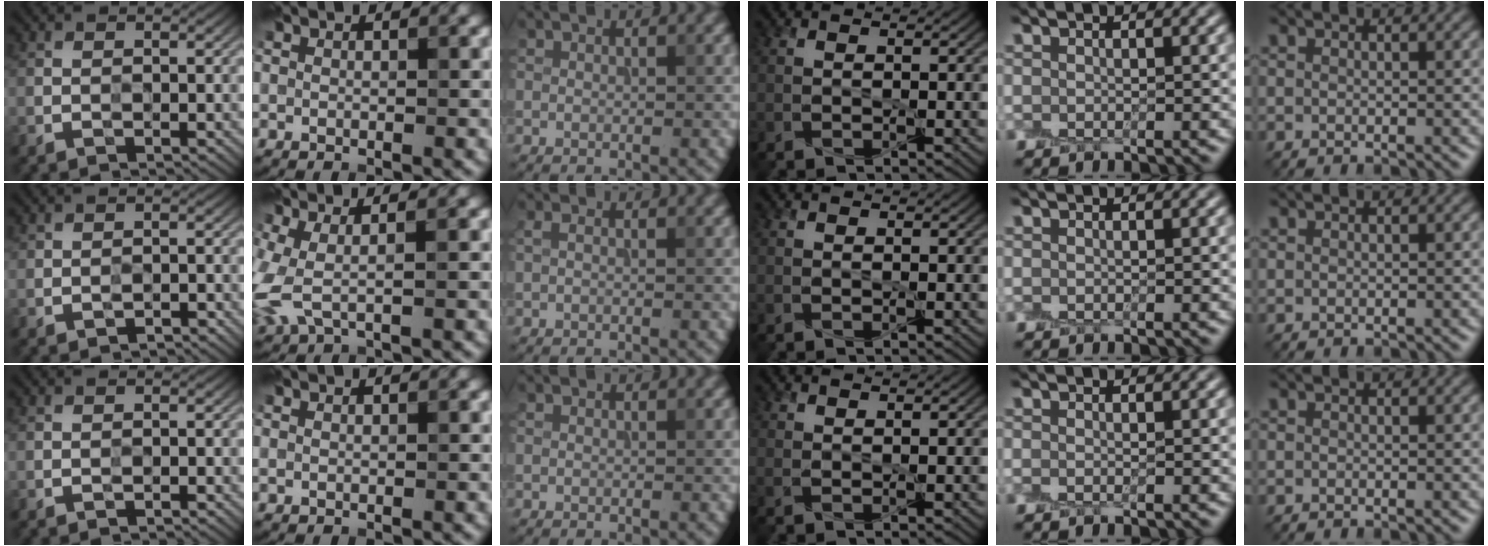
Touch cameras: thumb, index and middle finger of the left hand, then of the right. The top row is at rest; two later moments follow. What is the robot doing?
{"motion": "peel", "object": "aluminum foil"}